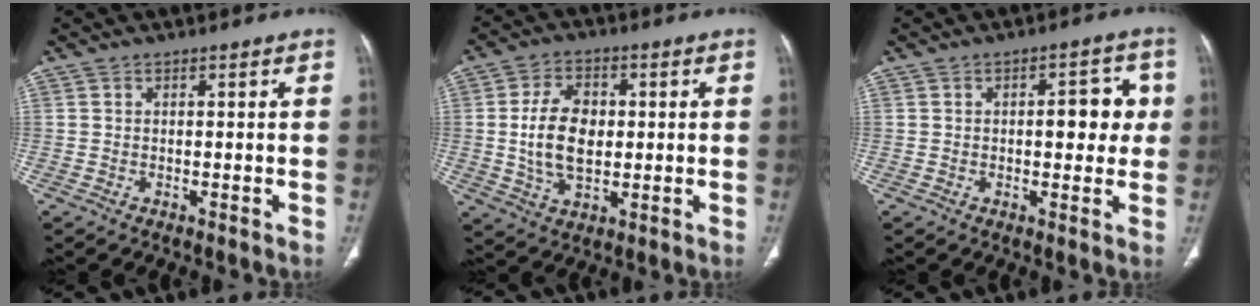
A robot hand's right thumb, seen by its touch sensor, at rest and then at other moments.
{"total": 10.9, "force": [0.4, 7.0, 8.3], "torque": [-0.141, 0.002, 0.010]}
{"total": 7.6, "force": [0.8, 4.0, 6.4], "torque": [-0.048, 0.012, 0.008]}